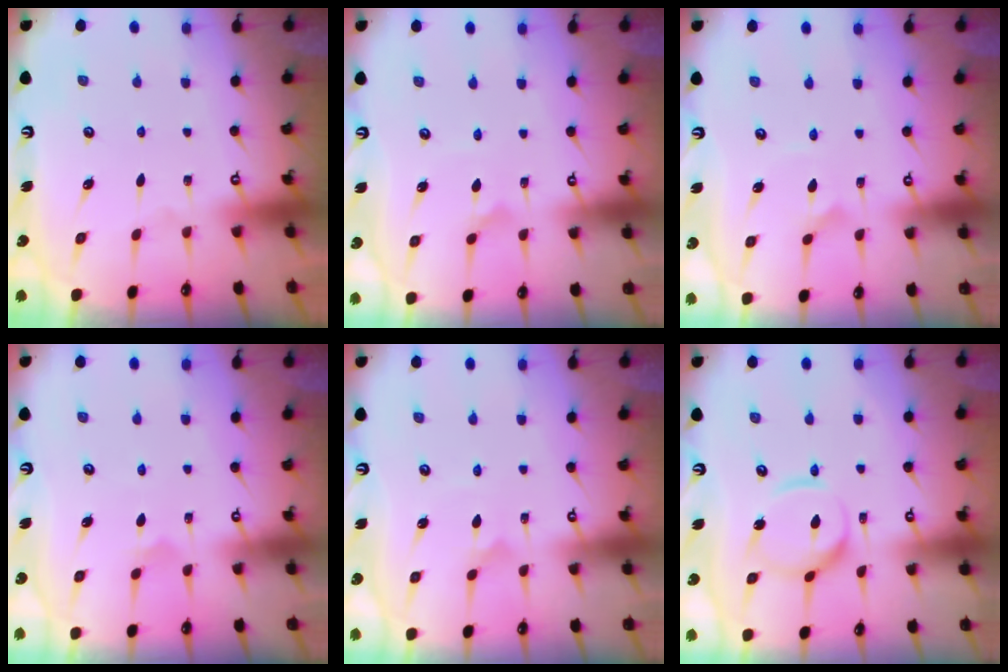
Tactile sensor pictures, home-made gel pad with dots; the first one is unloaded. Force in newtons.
{"total": 2.5, "press": 2.5, "slide": 0.3}
{"total": 2.8, "press": 2.8, "slide": 0.2}
{"total": 3.6, "press": 3.5, "slide": 0.7}
{"total": 1.8, "press": 1.8, "slide": 0.1}
{"total": 10.3, "press": 10.3, "slide": 0.9}